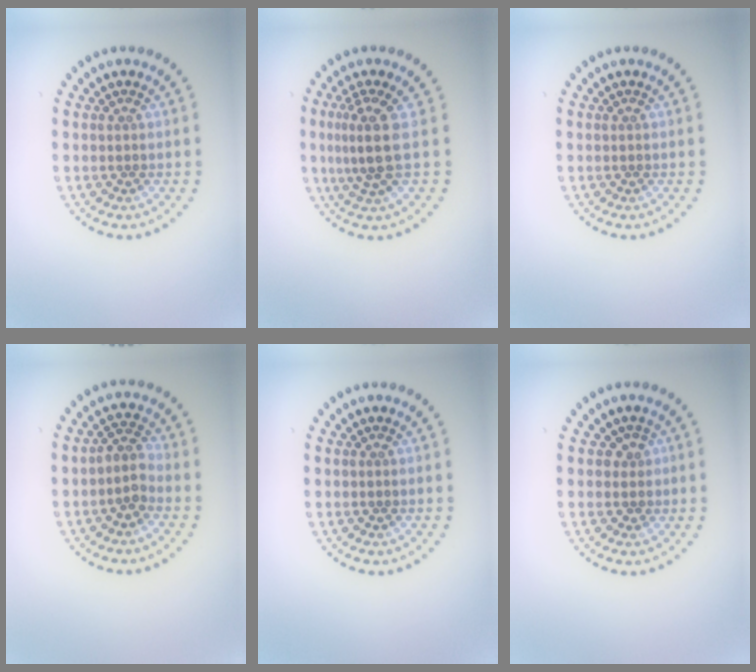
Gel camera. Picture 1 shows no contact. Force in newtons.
{"total": 3.2, "press": 2.4, "slide": 2.1}
{"total": 0.0}
{"total": 2.2, "press": 1.7, "slide": 1.5}
{"total": 0.0}
{"total": 1.4, "press": 1.1, "slide": 0.8}